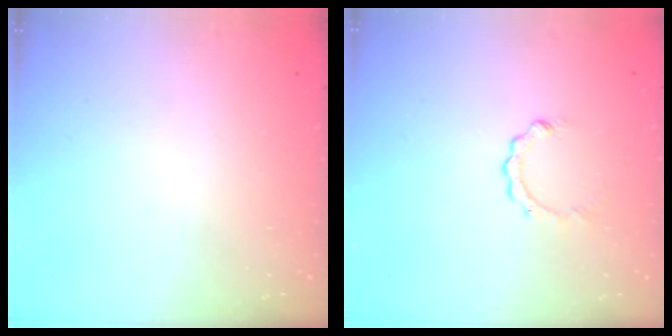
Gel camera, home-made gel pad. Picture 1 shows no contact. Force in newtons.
{"total": 2.8, "press": 2.8, "slide": 0.4}